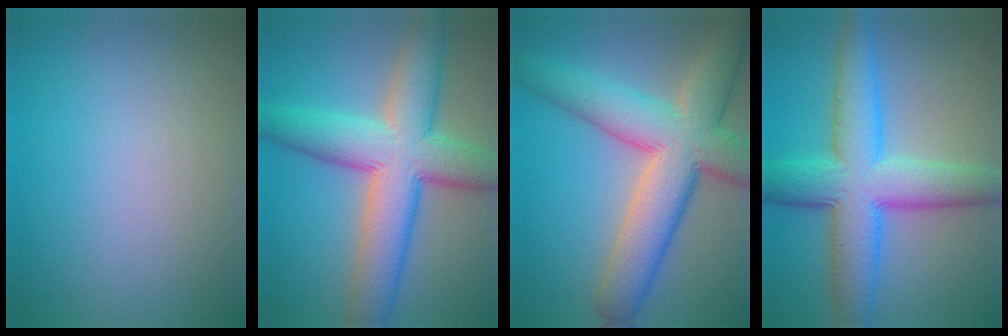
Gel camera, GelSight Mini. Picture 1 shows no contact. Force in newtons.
{"total": 9.9, "press": 9.9, "slide": 0.3}
{"total": 10.3, "press": 10.3, "slide": 0.5}
{"total": 8.9, "press": 8.9, "slide": 0.2}